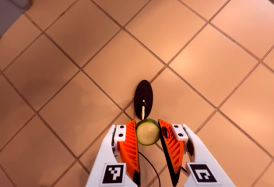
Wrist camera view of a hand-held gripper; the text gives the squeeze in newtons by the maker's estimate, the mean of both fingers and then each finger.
{"total": 6.6, "left": 6.0, "right": 7.1}